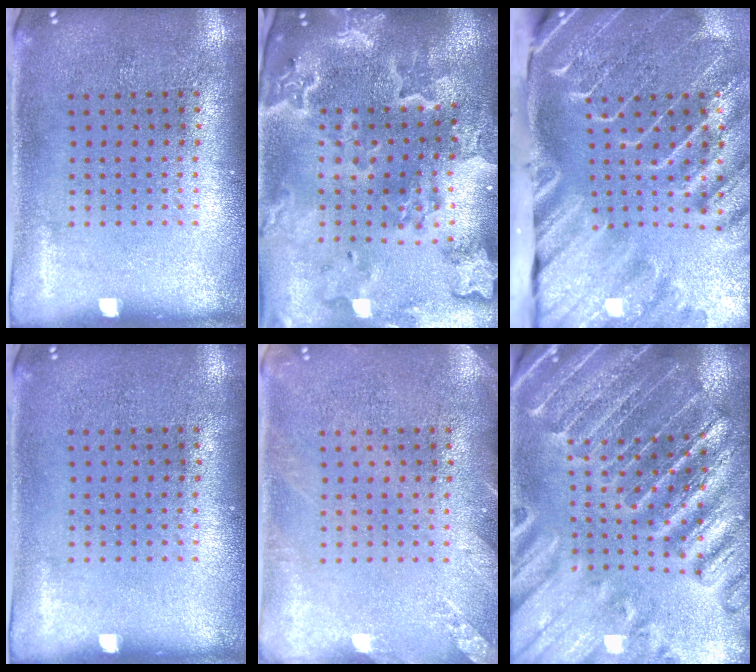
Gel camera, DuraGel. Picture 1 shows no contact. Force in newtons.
{"total": 4.3, "press": 3.6, "slide": 2.4}
{"total": 4.7, "press": 3.5, "slide": 3.1}
{"total": 0.0}
{"total": 1.9, "press": 1.8, "slide": 0.2}
{"total": 3.1, "press": 3.1, "slide": 0.4}